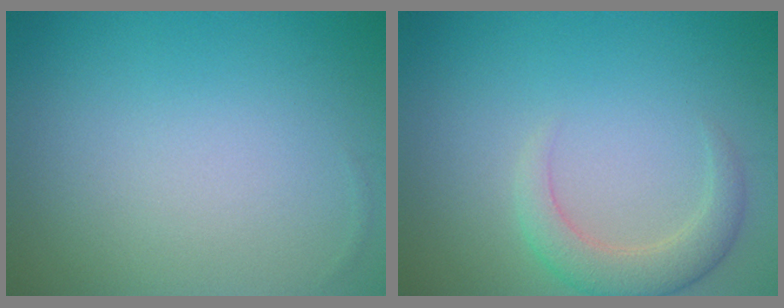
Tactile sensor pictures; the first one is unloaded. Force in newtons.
{"total": 3.1, "press": 3.0, "slide": 0.3}